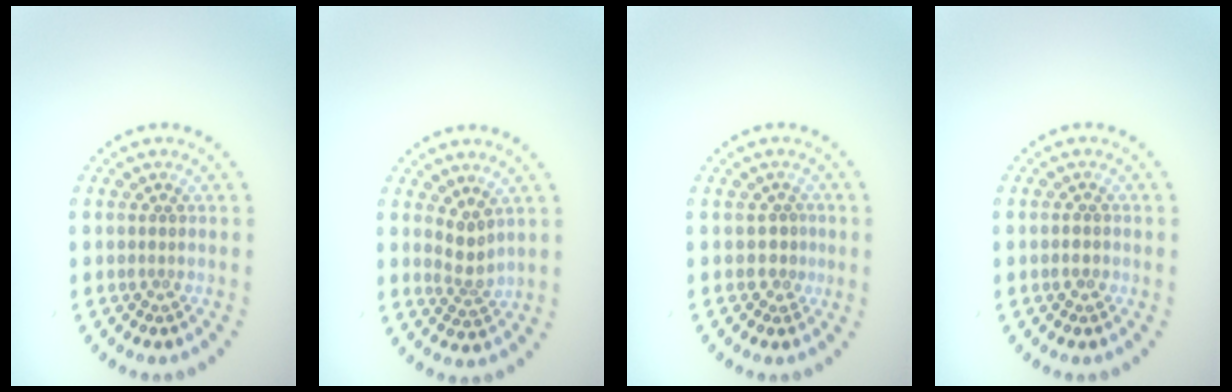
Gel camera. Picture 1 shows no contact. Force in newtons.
{"total": 1.9, "press": 1.4, "slide": 1.3}
{"total": 1.4, "press": 1.0, "slide": 1.0}
{"total": 1.1, "press": 1.0, "slide": 0.5}